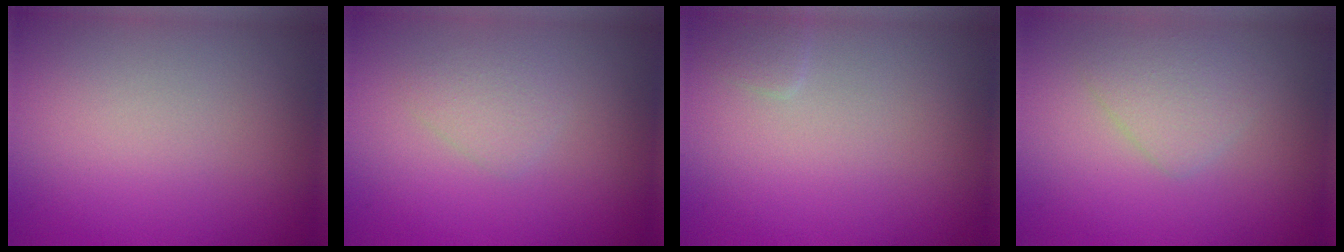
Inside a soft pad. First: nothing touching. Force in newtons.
{"total": 1.7, "press": 1.7, "slide": 0.1}
{"total": 0.8, "press": 0.8, "slide": 0.1}
{"total": 2.2, "press": 2.2, "slide": 0.1}